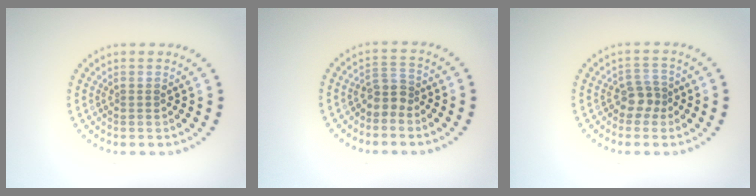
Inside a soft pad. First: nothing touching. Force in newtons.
{"total": 2.2, "press": 1.7, "slide": 1.4}
{"total": 2.1, "press": 1.7, "slide": 1.2}